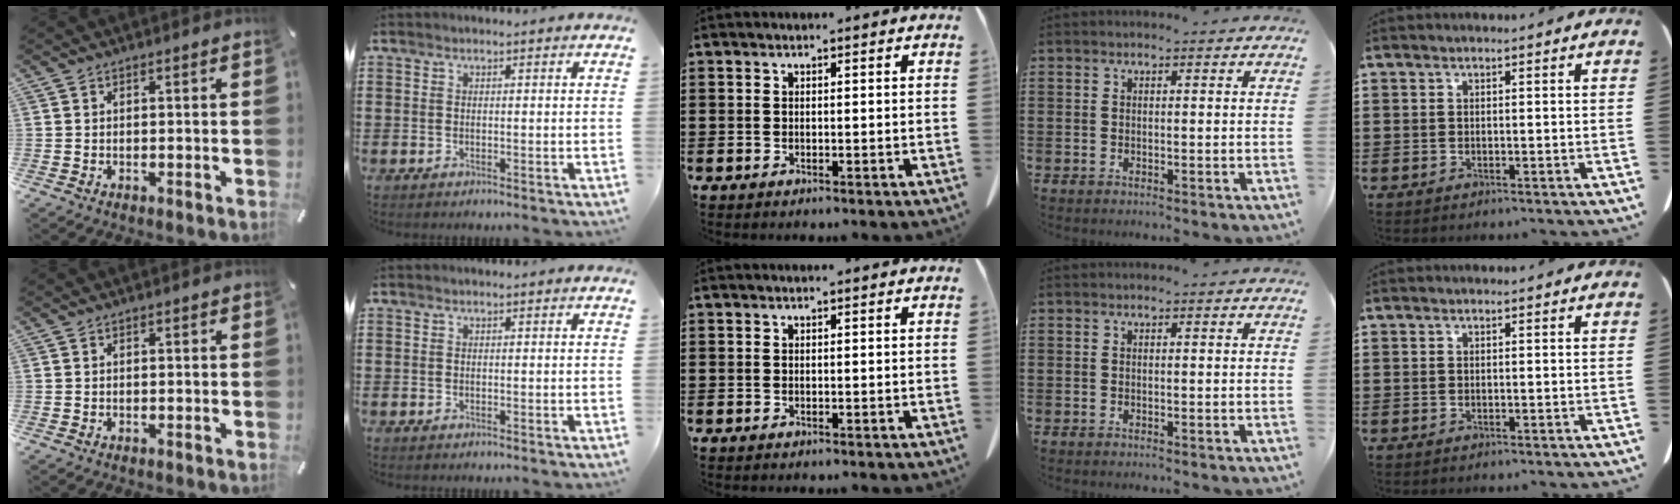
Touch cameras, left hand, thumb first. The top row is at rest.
{}